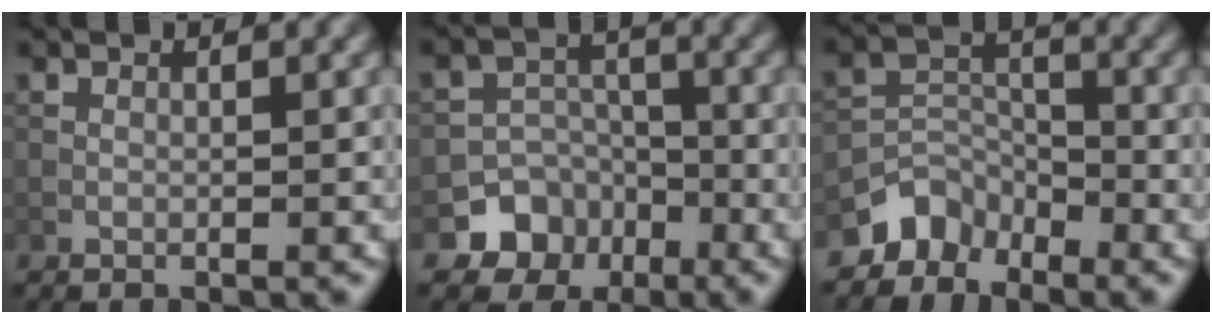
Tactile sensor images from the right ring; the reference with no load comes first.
{"total": 5.5, "force": [-3.0, 4.5, 1.1], "torque": [0.003, 0.003, -0.060]}
{"total": 3.6, "force": [-2.9, 2.0, 0.4], "torque": [0.003, 0.005, -0.060]}